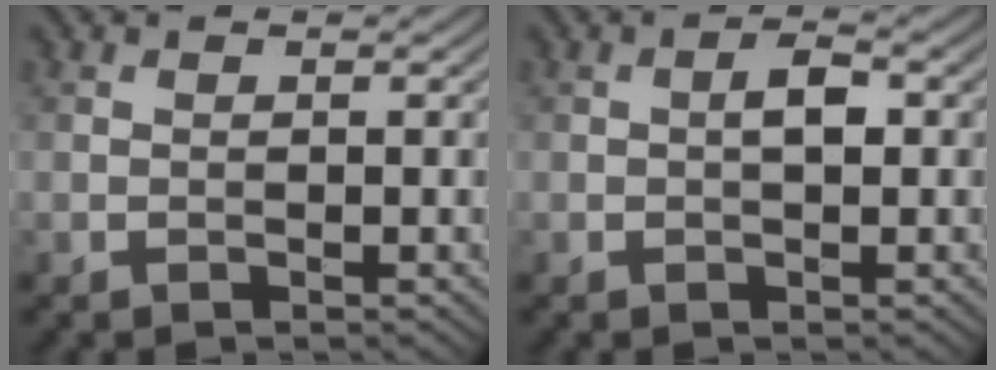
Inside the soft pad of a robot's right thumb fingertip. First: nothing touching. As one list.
[{"total": 2.3, "force": [0.1, 0.9, 2.1], "torque": [-0.034, 0.006, -0.002]}]